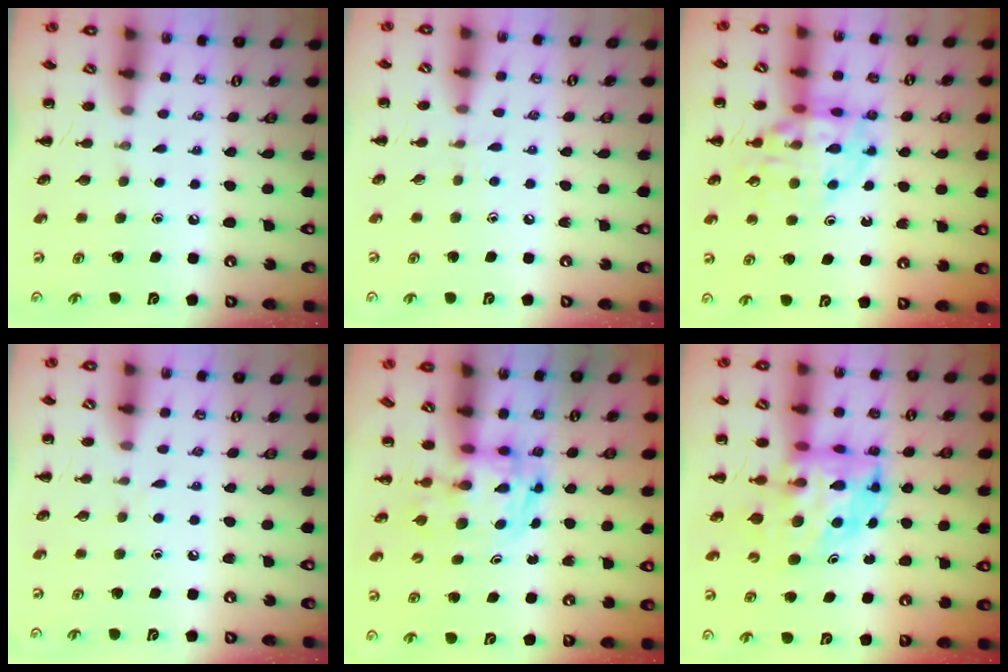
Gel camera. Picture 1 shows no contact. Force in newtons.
{"total": 2.9, "press": 2.6, "slide": 1.2}
{"total": 15.2, "press": 15.0, "slide": 2.6}
{"total": 2.8, "press": 2.6, "slide": 1.0}
{"total": 2.9, "press": 2.9, "slide": 0.5}
{"total": 9.3, "press": 8.9, "slide": 2.8}